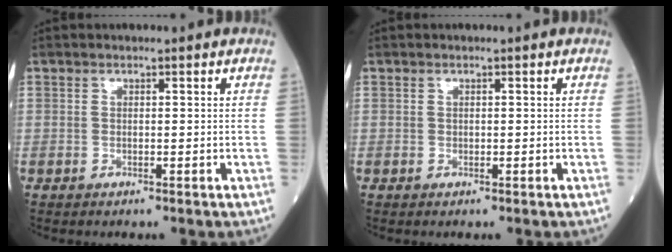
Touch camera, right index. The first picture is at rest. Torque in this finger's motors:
{"motor_torque": [-0.11, -0.08, -0.06, -0.01]}